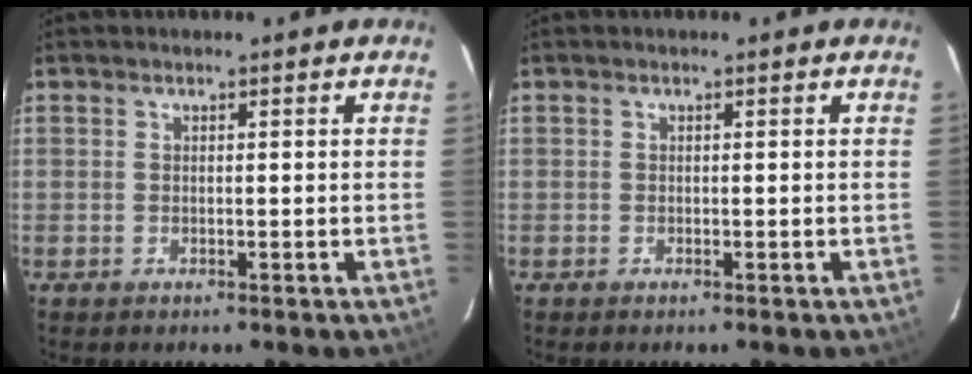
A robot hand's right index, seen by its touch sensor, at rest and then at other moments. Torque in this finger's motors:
{"motor_torque": [-0.08, -0.05, 0.04, 0.00]}